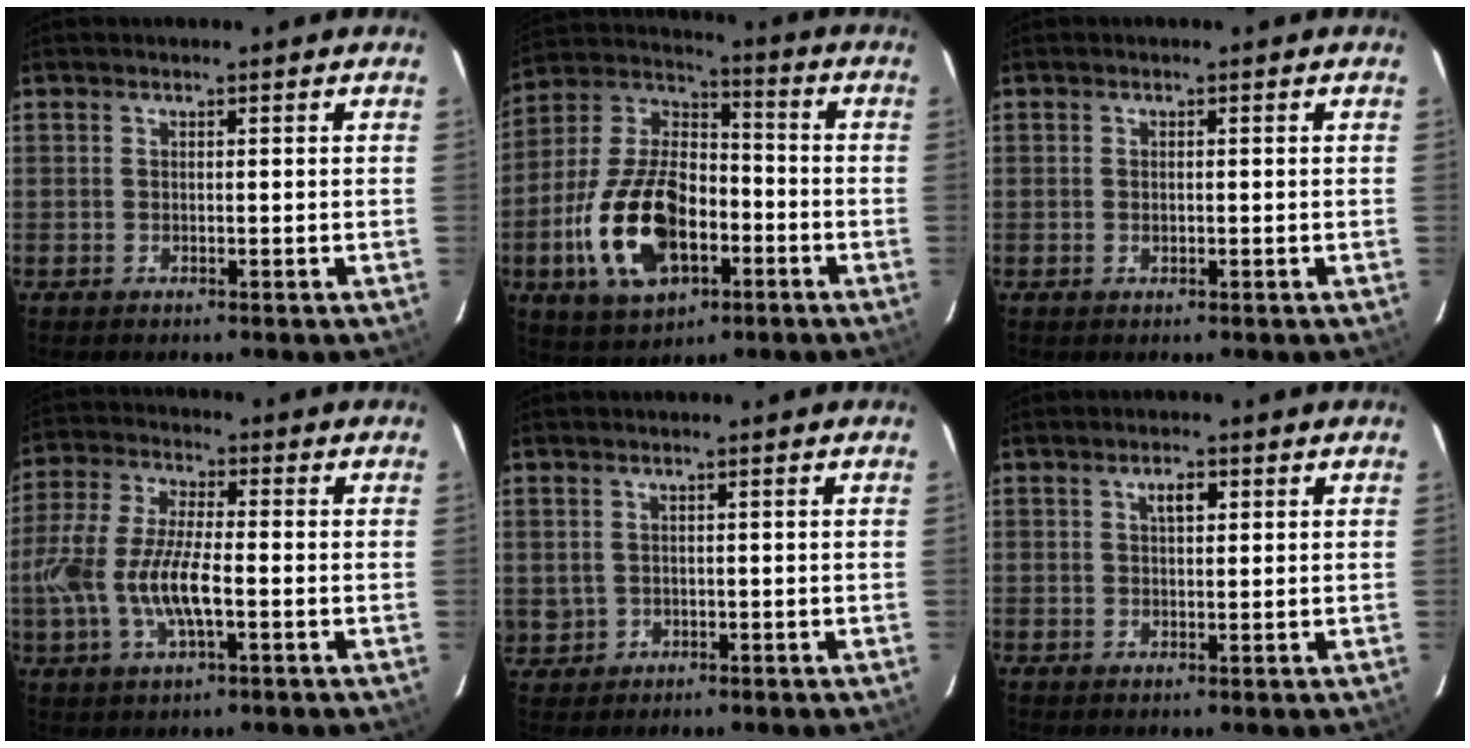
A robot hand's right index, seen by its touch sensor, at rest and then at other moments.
{"total": 19.7, "force": [-6.7, 10.9, 15.0], "torque": [-0.323, 0.004, -0.109]}
{"total": 0.8, "force": [-0.1, 0.6, 0.6], "torque": [-0.010, 0.000, -0.002]}
{"total": 13.0, "force": [-3.0, 4.6, 11.8], "torque": [-0.252, -0.003, -0.059]}
{"total": 4.1, "force": [0.3, 3.8, 1.5], "torque": [-0.035, 0.004, 0.020]}
{"total": 2.6, "force": [1.0, 1.3, 2.0], "torque": [-0.034, 0.009, 0.017]}